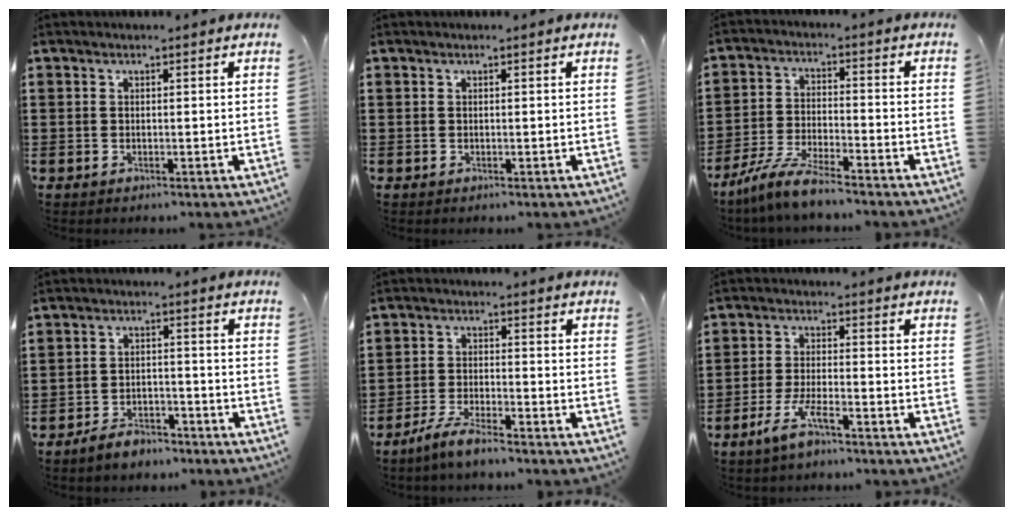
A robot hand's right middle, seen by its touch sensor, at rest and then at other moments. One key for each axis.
{"total": 0.0}
{"total": 6.6, "fx": -6.0, "fy": 0.3, "fz": 2.9, "tx": -0.079, "ty": -0.010, "tz": -0.121}
{"total": 3.9, "fx": -3.7, "fy": 1.0, "fz": 0.7, "tx": -0.012, "ty": 0.011, "tz": -0.073}
{"total": 4.6, "fx": -4.1, "fy": 0.3, "fz": 2.2, "tx": -0.057, "ty": -0.005, "tz": -0.082}
{"total": 5.5, "fx": -3.8, "fy": 0.9, "fz": 3.9, "tx": -0.084, "ty": -0.004, "tz": -0.070}